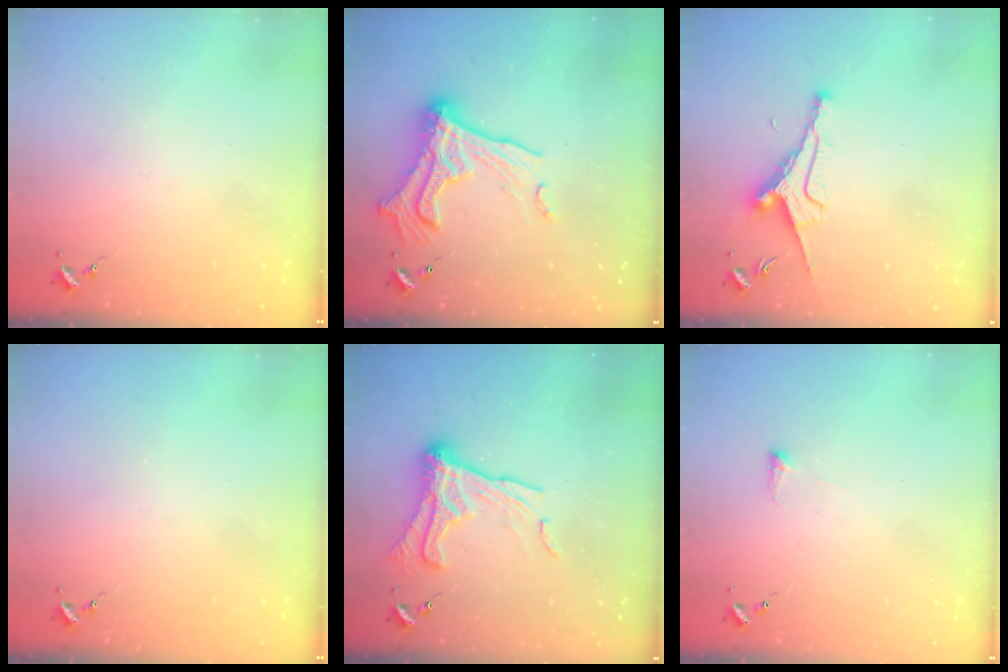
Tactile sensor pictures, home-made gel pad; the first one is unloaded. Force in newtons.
{"total": 19.2, "press": 19.1, "slide": 2.0}
{"total": 9.3, "press": 9.2, "slide": 1.1}
{"total": 0.0}
{"total": 15.5, "press": 15.5, "slide": 0.8}
{"total": 3.9, "press": 3.8, "slide": 1.0}